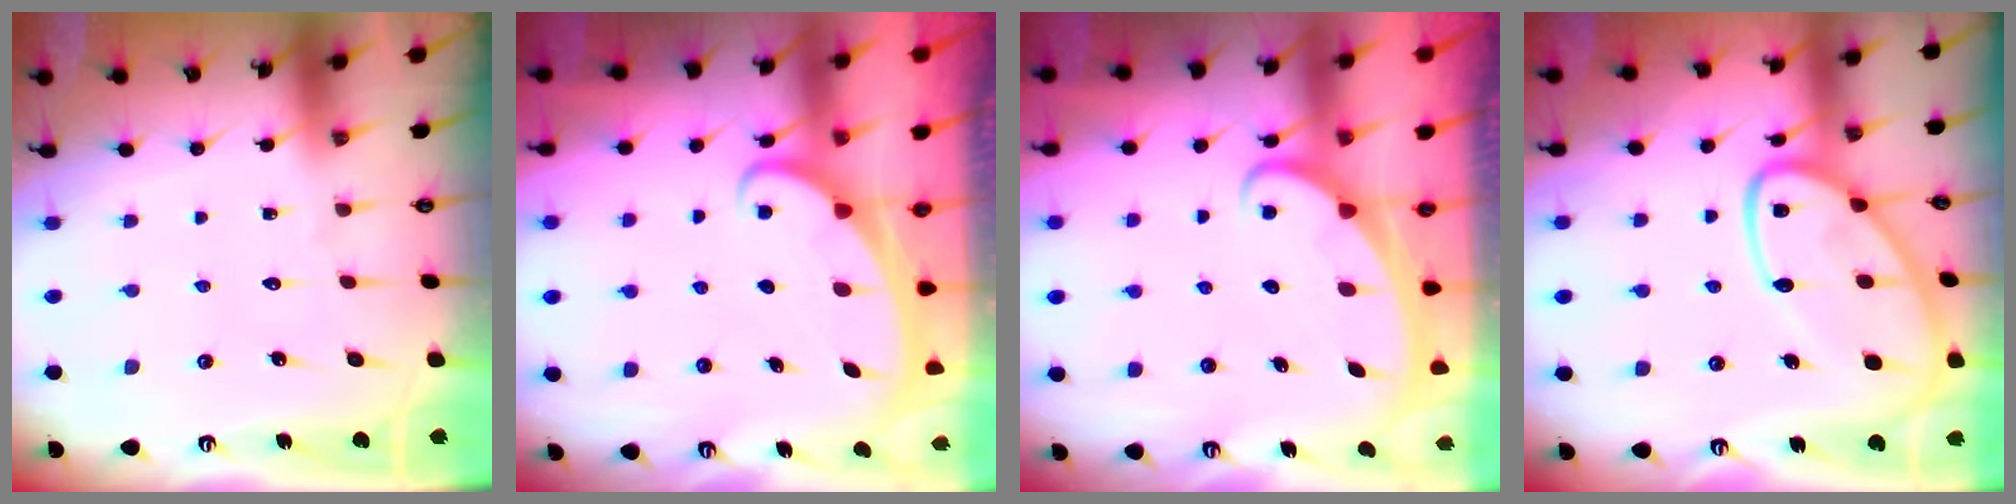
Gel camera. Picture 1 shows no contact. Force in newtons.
{"total": 2.3, "press": 2.3, "slide": 0.3}
{"total": 2.4, "press": 2.3, "slide": 0.3}
{"total": 16.6, "press": 16.5, "slide": 1.5}